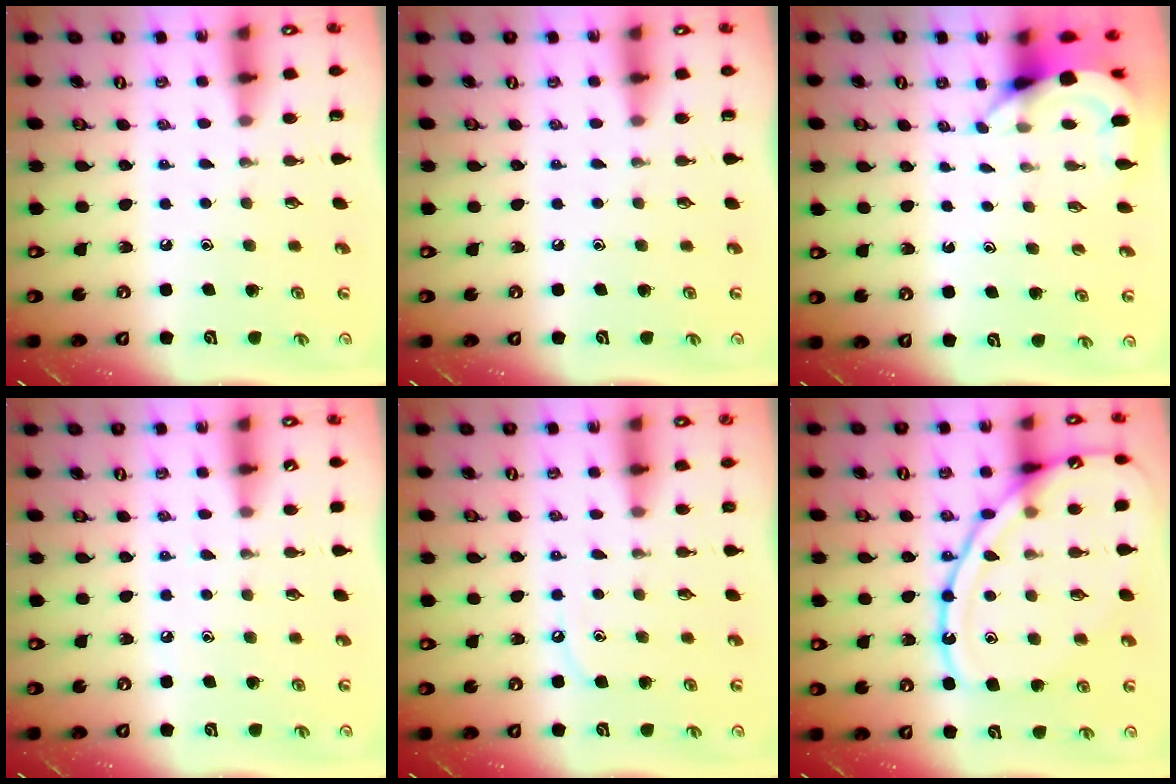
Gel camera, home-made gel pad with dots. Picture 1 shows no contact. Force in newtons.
{"total": 0.0}
{"total": 3.6, "press": 3.6, "slide": 0.3}
{"total": 2.8, "press": 2.8, "slide": 0.4}
{"total": 5.2, "press": 5.1, "slide": 0.7}
{"total": 16.7, "press": 16.7, "slide": 1.3}